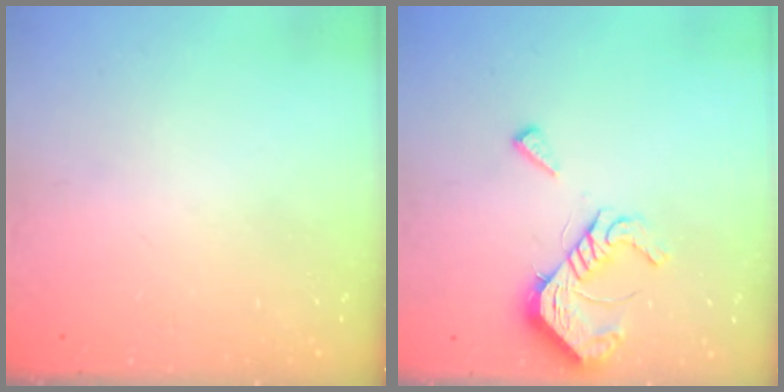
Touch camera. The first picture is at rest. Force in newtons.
{"total": 11.1, "press": 11.1, "slide": 0.8}